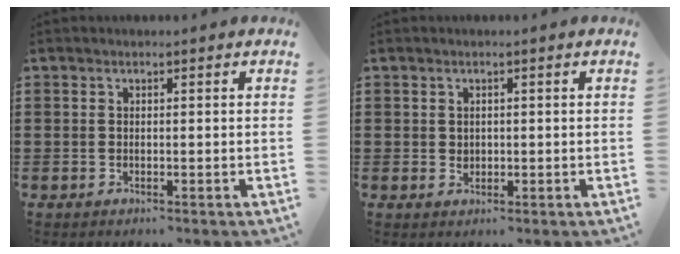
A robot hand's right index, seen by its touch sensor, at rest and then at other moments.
{"total": 0.8, "force": [0.3, 0.7, 0.4], "torque": [-0.010, 0.002, 0.006]}